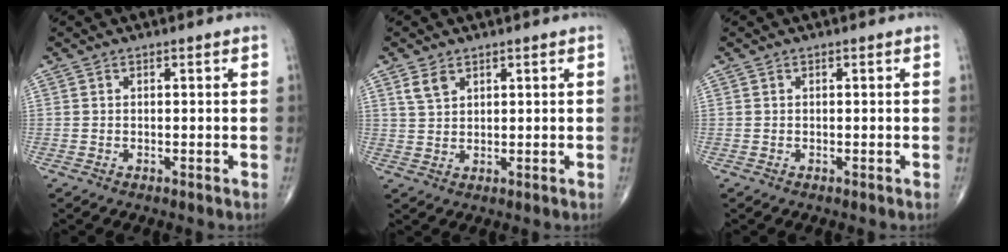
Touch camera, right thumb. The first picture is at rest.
{"total": 3.1, "force": [1.9, 1.8, 1.6], "torque": [-0.028, -0.006, 0.044]}
{"total": 0.0}